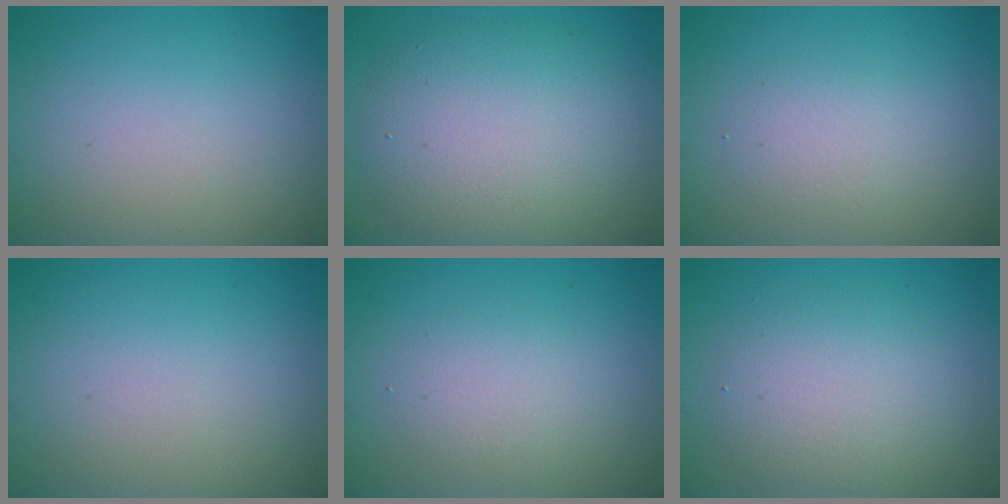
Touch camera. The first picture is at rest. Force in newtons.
{"total": 7.6, "press": 7.6, "slide": 0.4}
{"total": 2.0, "press": 2.0, "slide": 0.1}
{"total": 0.0}
{"total": 2.2, "press": 2.2, "slide": 0.1}
{"total": 3.8, "press": 3.8, "slide": 0.3}